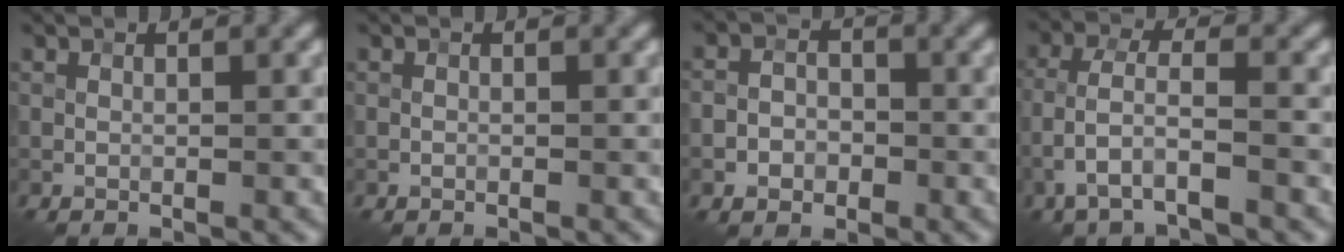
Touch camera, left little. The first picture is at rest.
{"total": 0.0}
{"total": 2.8, "force": [-1.2, 2.1, 1.4], "torque": [-0.017, 0.001, -0.026]}
{"total": 3.8, "force": [-2.0, 1.2, 3.0], "torque": [-0.066, 0.008, -0.043]}